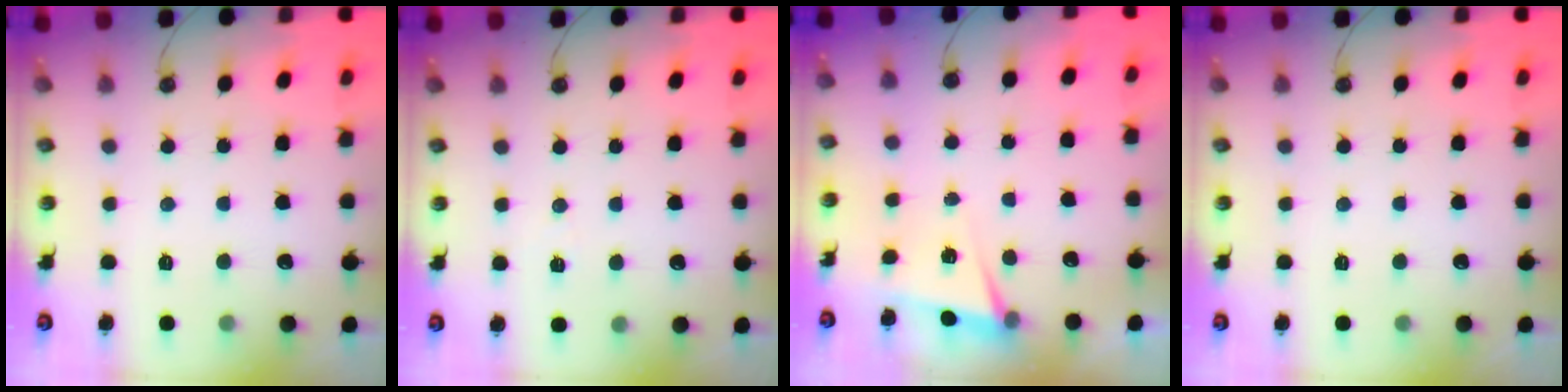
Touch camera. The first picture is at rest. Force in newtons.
{"total": 3.3, "press": 2.7, "slide": 1.9}
{"total": 2.5, "press": 1.8, "slide": 1.8}
{"total": 0.0}